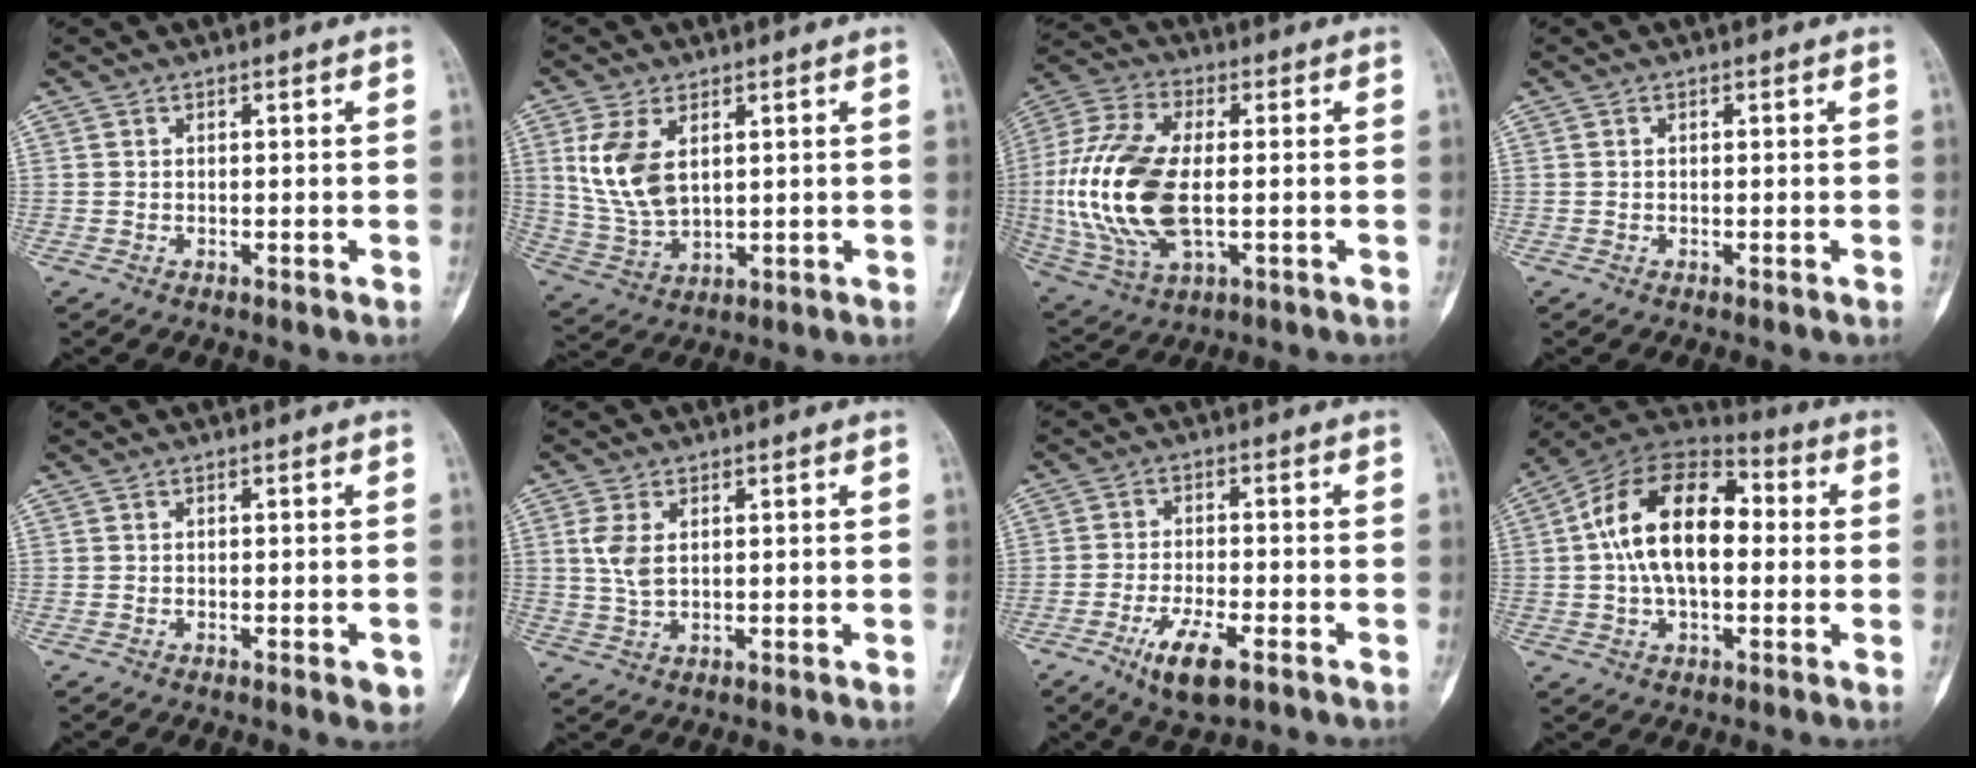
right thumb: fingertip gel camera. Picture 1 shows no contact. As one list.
[{"total": 10.7, "force": [3.2, 6.0, 8.2], "torque": [-0.165, -0.011, 0.077]}, {"total": 20.0, "force": [-1.1, 10.3, 17.1], "torque": [-0.376, -0.001, -0.012]}, {"total": 0.0}, {"total": 2.3, "force": [-1.0, 0.7, 1.9], "torque": [-0.017, 0.006, -0.012]}, {"total": 4.2, "force": [1.0, 2.1, 3.5], "torque": [-0.081, 0.002, 0.026]}, {"total": 8.0, "force": [-4.2, 2.6, 6.3], "torque": [-0.116, 0.008, -0.070]}, {"total": 18.2, "force": [1.3, 10.5, 14.8], "torque": [-0.245, 0.037, 0.015]}]